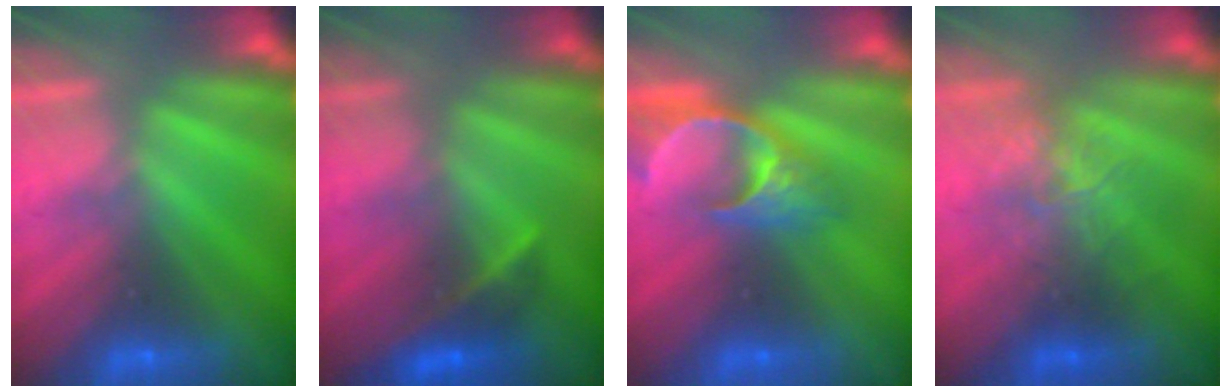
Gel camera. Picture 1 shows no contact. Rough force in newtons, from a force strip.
{"total": 2.4}
{"total": 4.9}
{"total": 2.4}